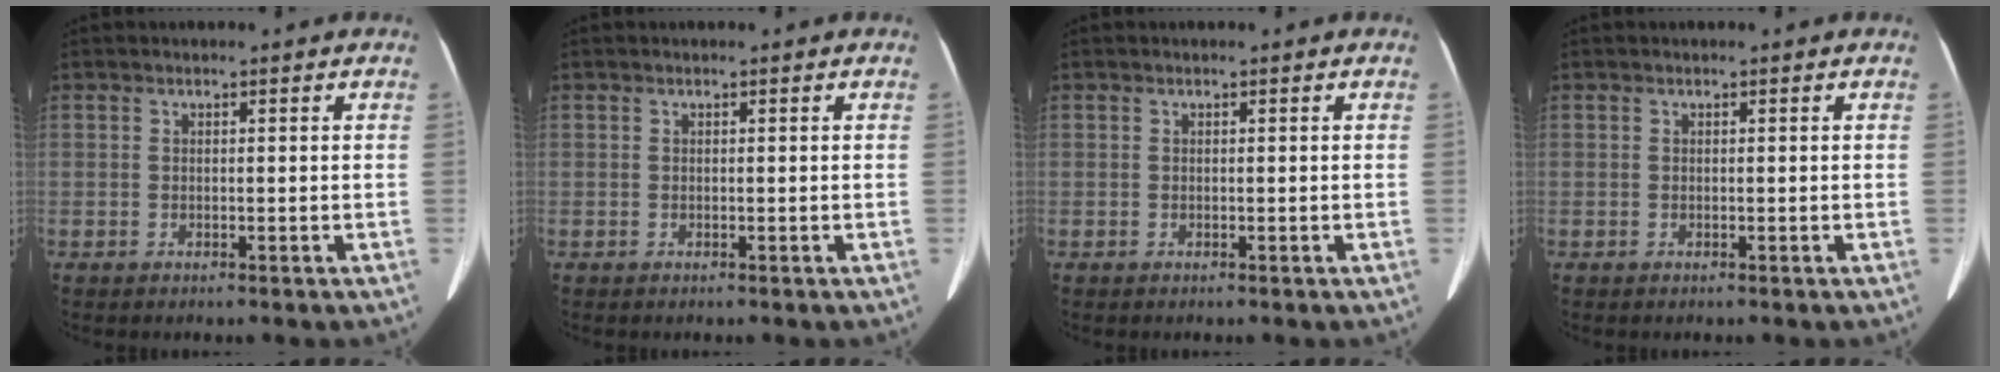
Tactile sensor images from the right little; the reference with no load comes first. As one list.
[{"total": 0.0}, {"total": 0.0}, {"total": 0.0}]